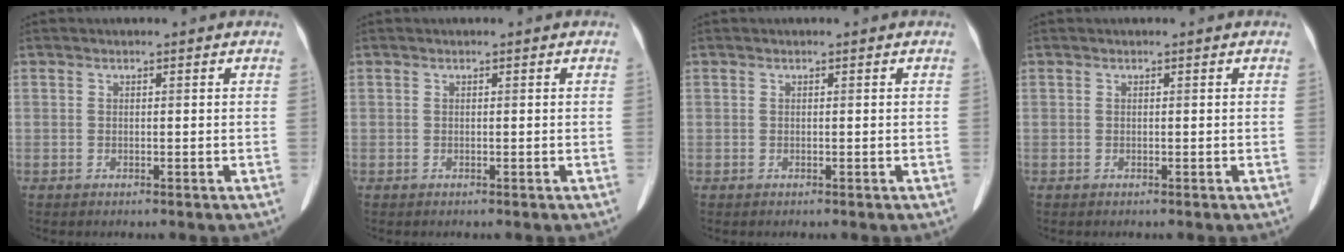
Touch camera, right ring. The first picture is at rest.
{"total": 0.0}
{"total": 0.0}
{"total": 0.0}